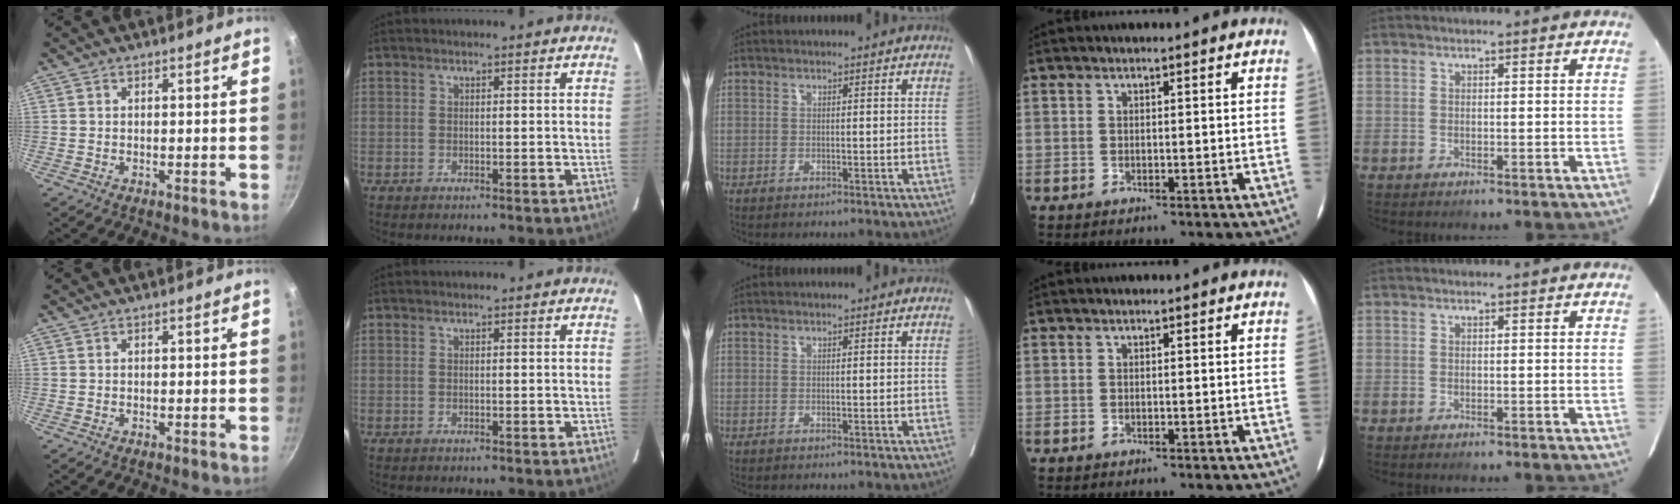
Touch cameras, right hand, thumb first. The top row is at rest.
{}